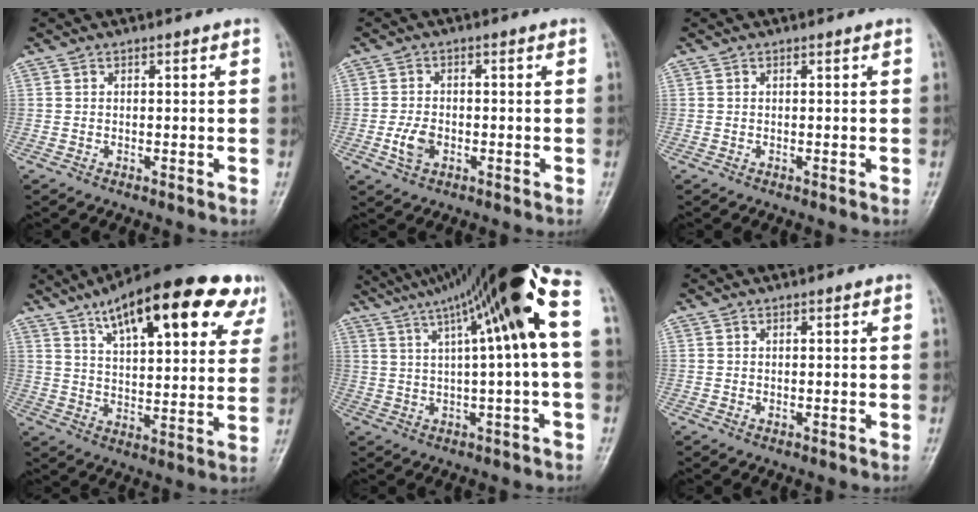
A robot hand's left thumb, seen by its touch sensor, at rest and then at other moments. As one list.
[{"total": 4.2, "force": [-1.4, 2.8, 2.8], "torque": [-0.054, 0.006, -0.026]}, {"total": 0.0}, {"total": 25.2, "force": [14.0, 8.6, 19.1], "torque": [-0.243, -0.019, 0.203]}, {"total": 20.6, "force": [7.3, 2.3, 19.1], "torque": [-0.310, 0.043, 0.114]}, {"total": 0.7, "force": [0.1, 0.5, 0.5], "torque": [-0.006, -0.001, 0.004]}]